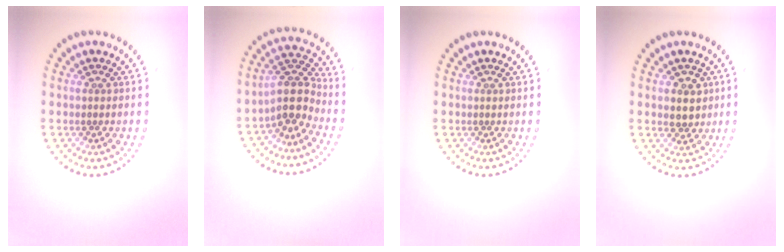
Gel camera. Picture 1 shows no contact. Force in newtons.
{"total": 3.8, "press": 2.9, "slide": 2.4}
{"total": 0.0}
{"total": 2.3, "press": 2.2, "slide": 0.8}